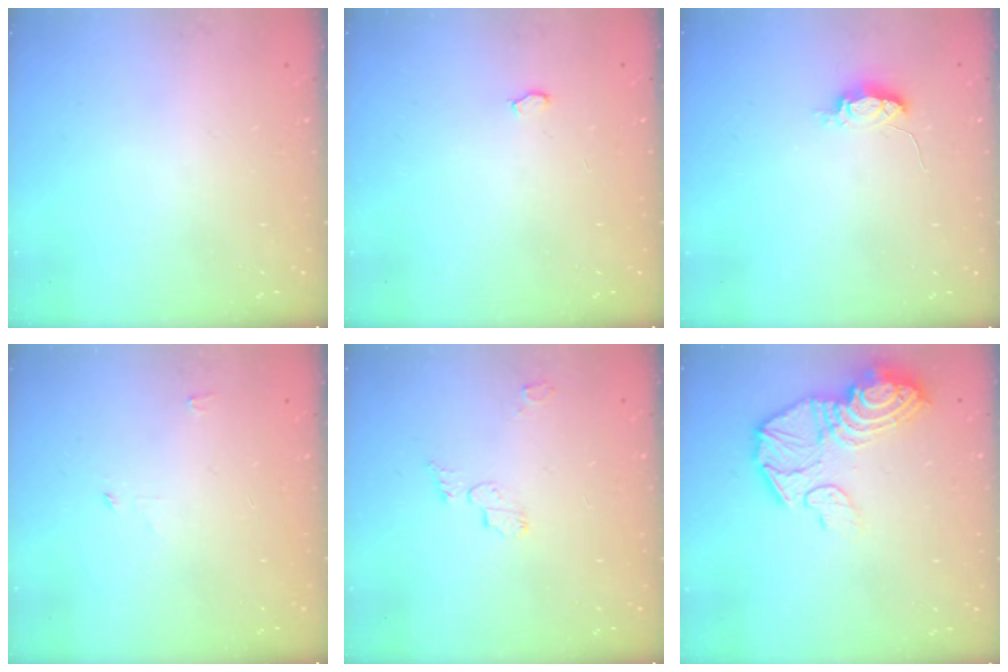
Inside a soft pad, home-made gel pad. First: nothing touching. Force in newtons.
{"total": 3.7, "press": 2.7, "slide": 2.5}
{"total": 4.7, "press": 4.7, "slide": 0.4}
{"total": 2.4, "press": 2.4, "slide": 0.2}
{"total": 5.4, "press": 5.4, "slide": 0.2}
{"total": 16.1, "press": 16.0, "slide": 1.4}